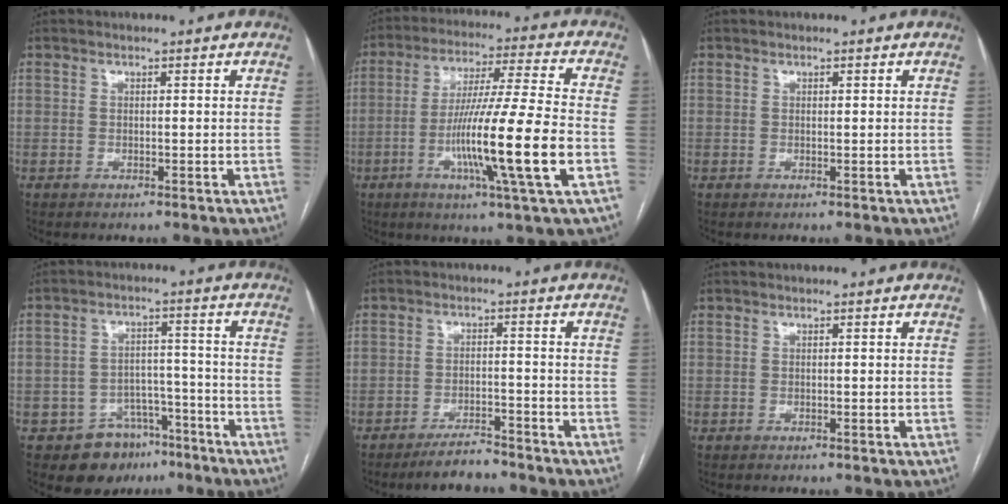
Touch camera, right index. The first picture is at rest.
{"total": 16.7, "force": [-4.7, -1.1, 16.0], "torque": [-0.291, -0.014, -0.087]}
{"total": 0.0}
{"total": 8.8, "force": [-5.7, 6.5, 1.8], "torque": [-0.010, 0.032, -0.077]}
{"total": 4.7, "force": [-4.3, 1.1, 1.6], "torque": [-0.030, -0.006, -0.072]}
{"total": 0.0}